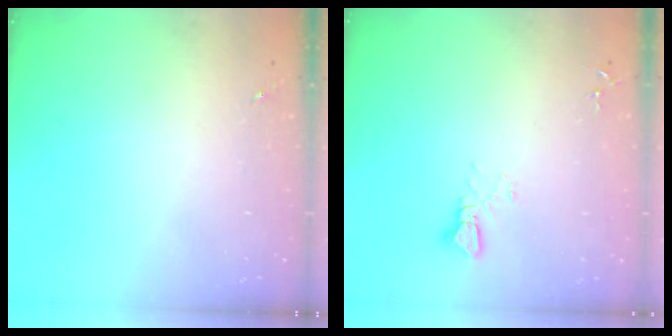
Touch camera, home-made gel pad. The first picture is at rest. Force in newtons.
{"total": 2.7, "press": 2.7, "slide": 0.1}